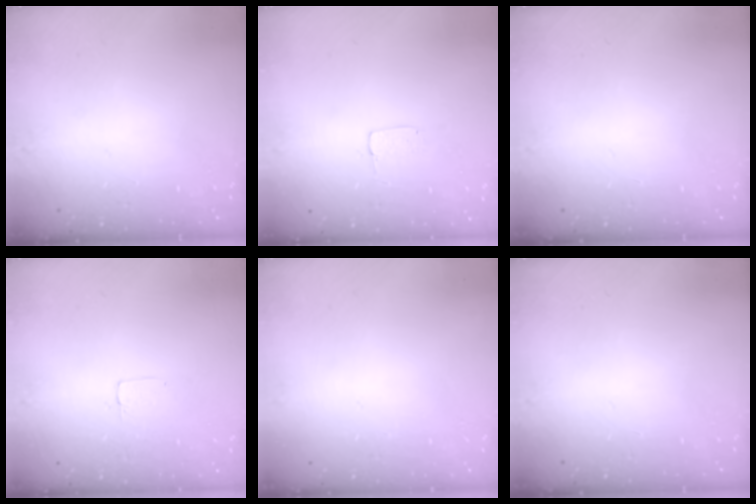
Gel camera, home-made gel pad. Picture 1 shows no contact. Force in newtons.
{"total": 2.9, "press": 2.9, "slide": 0.2}
{"total": 0.0}
{"total": 2.0, "press": 2.0, "slide": 0.0}
{"total": 0.0}
{"total": 0.0}